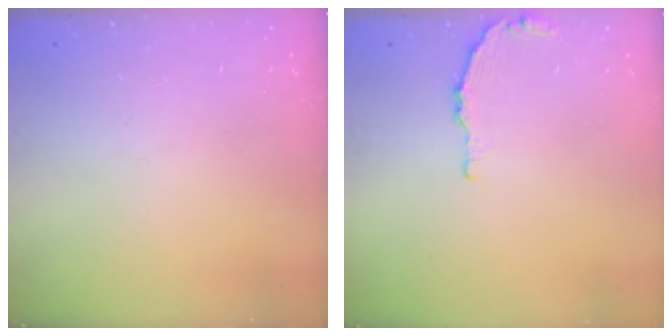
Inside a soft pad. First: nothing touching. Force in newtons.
{"total": 2.6, "press": 2.6, "slide": 0.4}